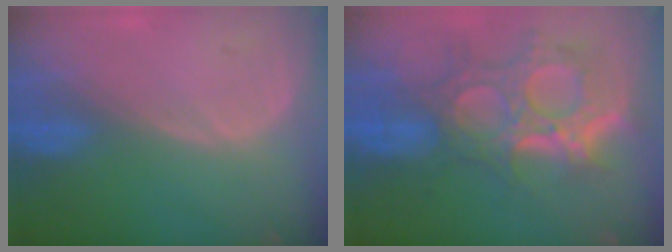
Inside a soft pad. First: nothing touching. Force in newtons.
{"total": 11.9, "press": 10.6, "slide": 5.2}